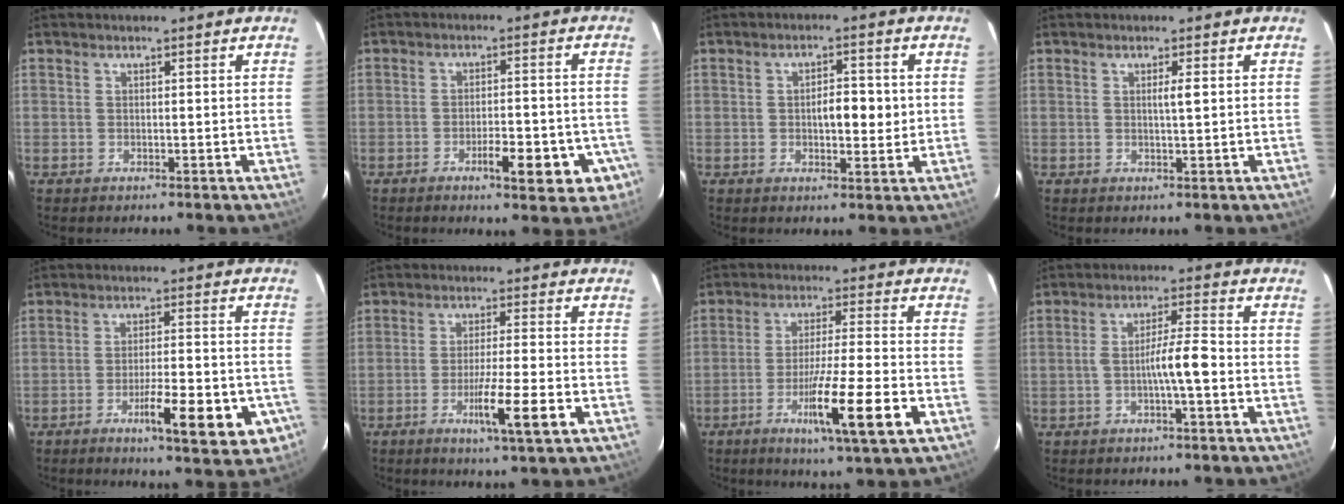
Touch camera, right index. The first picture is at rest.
{"total": 8.5, "force": [-4.2, 2.3, 7.0], "torque": [-0.079, 0.008, -0.049]}
{"total": 5.1, "force": [0.0, 1.9, 4.8], "torque": [-0.073, 0.004, 0.002]}
{"total": 1.5, "force": [0.3, -0.2, 1.5], "torque": [-0.026, 0.000, 0.004]}
{"total": 11.4, "force": [-5.4, 2.3, 9.8], "torque": [-0.123, 0.001, -0.068]}
{"total": 8.2, "force": [-3.3, -0.5, 7.5], "torque": [-0.125, -0.018, -0.056]}
{"total": 12.3, "force": [-5.0, -0.4, 11.2], "torque": [-0.194, -0.022, -0.083]}
{"total": 5.3, "force": [-1.6, 0.1, 5.1], "torque": [-0.089, 0.012, -0.026]}